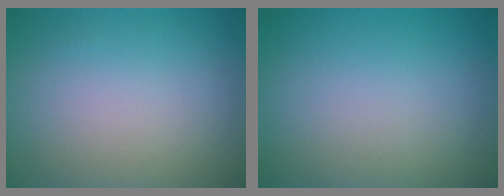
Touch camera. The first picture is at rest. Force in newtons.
{"total": 0.0}